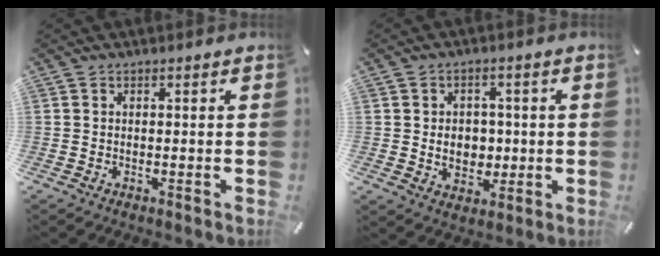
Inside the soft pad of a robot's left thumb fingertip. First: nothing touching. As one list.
[{"total": 6.7, "force": [-0.1, 5.6, 3.8], "torque": [-0.046, 0.000, -0.004]}]